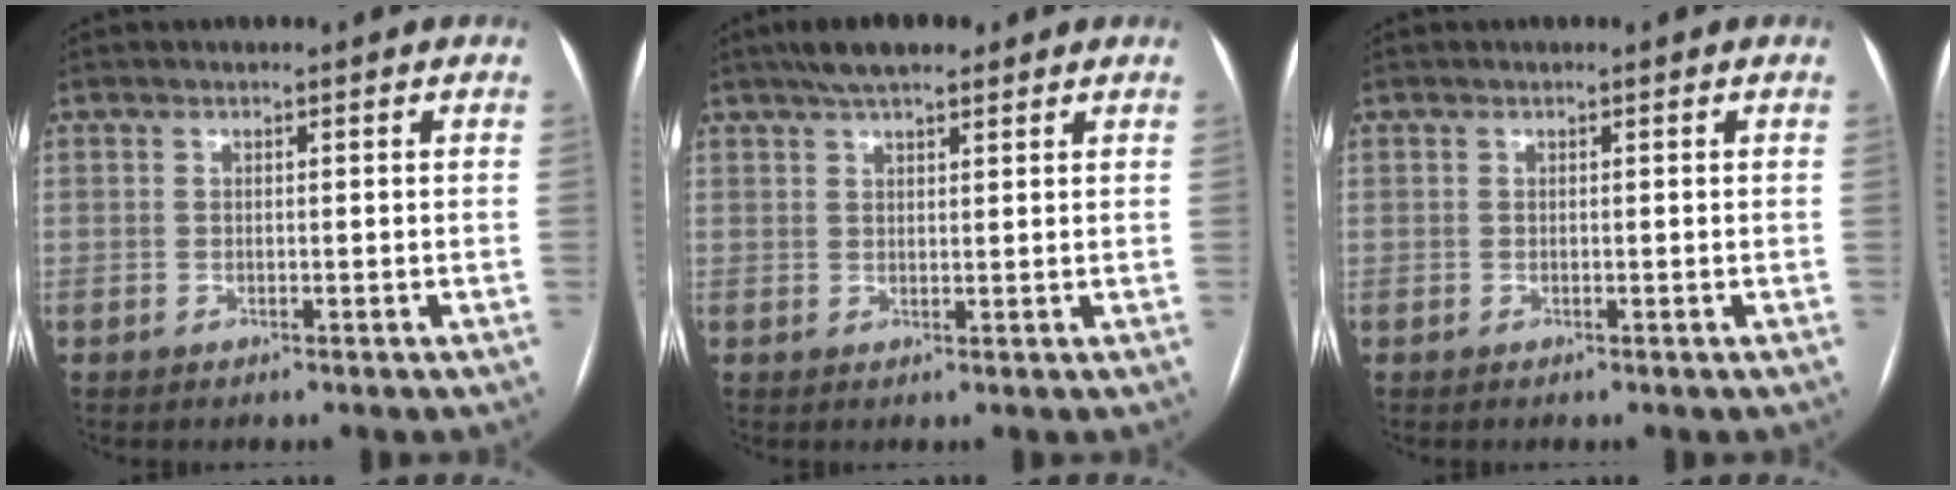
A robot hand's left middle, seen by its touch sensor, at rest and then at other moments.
{"total": 6.4, "force": [4.8, 1.7, 3.9], "torque": [-0.067, 0.025, 0.079]}
{"total": 0.0}